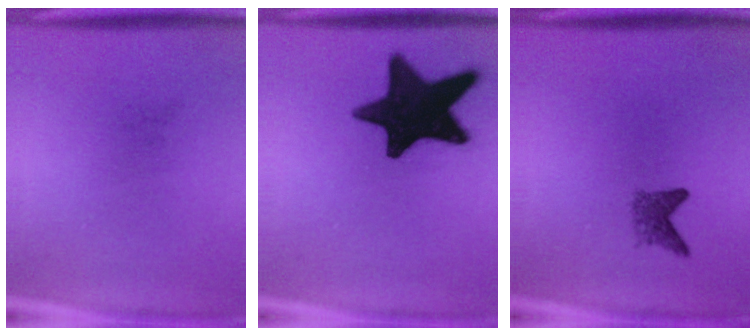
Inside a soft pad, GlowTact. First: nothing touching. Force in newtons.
{"total": 16.7}
{"total": 2.2}